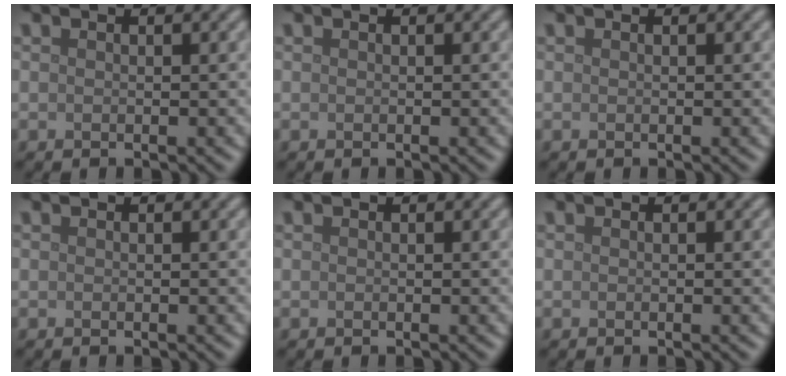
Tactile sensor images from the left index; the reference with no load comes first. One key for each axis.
{"total": 0.0}
{"total": 0.0}
{"total": 0.0}
{"total": 0.0}
{"total": 0.0}